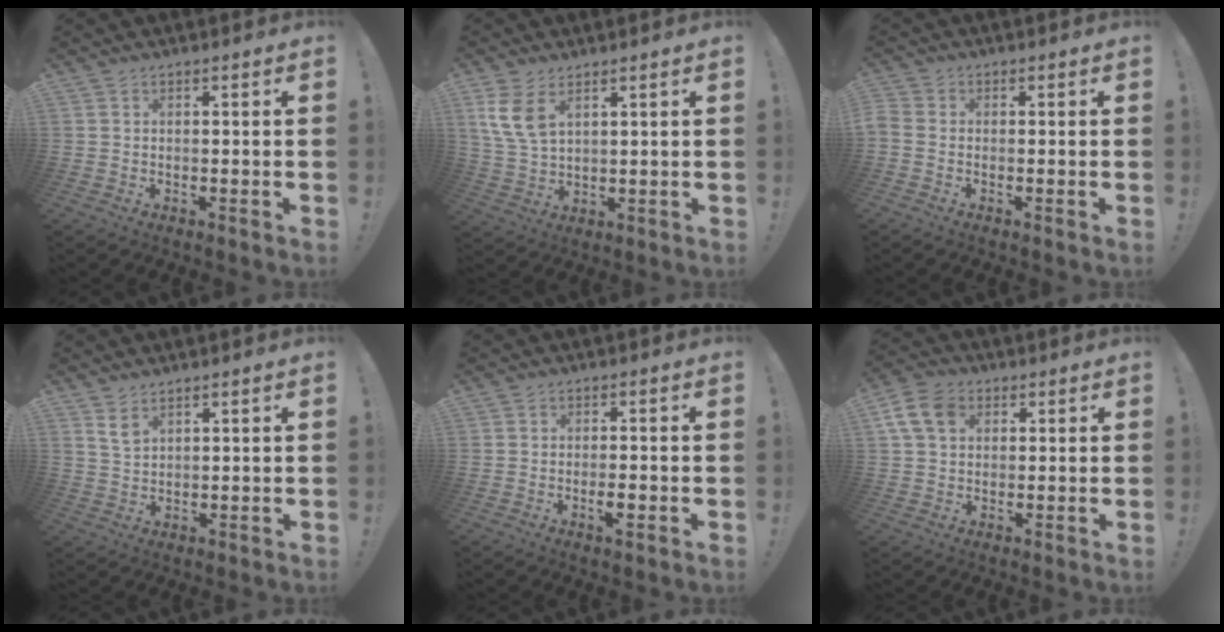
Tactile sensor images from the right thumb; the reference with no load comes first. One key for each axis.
{"total": 8.6, "fx": 4.5, "fy": 4.8, "fz": 5.5, "tx": -0.113, "ty": -0.016, "tz": 0.087}
{"total": 1.9, "fx": -0.5, "fy": 1.4, "fz": 1.2, "tx": -0.029, "ty": 0.002, "tz": -0.011}
{"total": 4.0, "fx": 2.7, "fy": 2.2, "fz": 1.8, "tx": -0.021, "ty": -0.020, "tz": 0.049}
{"total": 3.4, "fx": -1.5, "fy": 0.8, "fz": 2.9, "tx": -0.045, "ty": 0.004, "tz": -0.024}
{"total": 9.7, "fx": 3.4, "fy": 7.1, "fz": 5.7, "tx": -0.116, "ty": 0.003, "tz": 0.068}